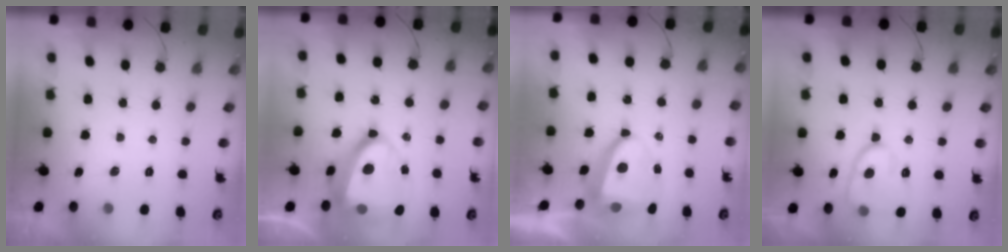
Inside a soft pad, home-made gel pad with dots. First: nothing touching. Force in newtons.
{"total": 20.3, "press": 20.2, "slide": 2.2}
{"total": 8.0, "press": 8.0, "slide": 0.9}
{"total": 13.1, "press": 13.1, "slide": 1.3}